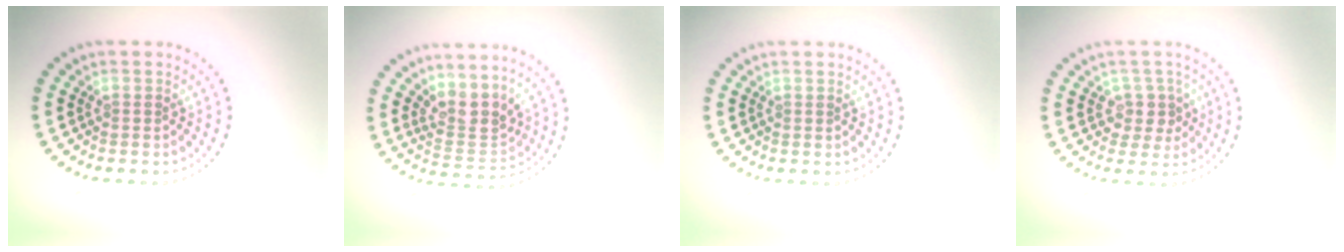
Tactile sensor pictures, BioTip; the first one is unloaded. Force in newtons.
{"total": 3.3, "press": 2.6, "slide": 2.1}
{"total": 0.0}
{"total": 2.3, "press": 2.0, "slide": 1.2}